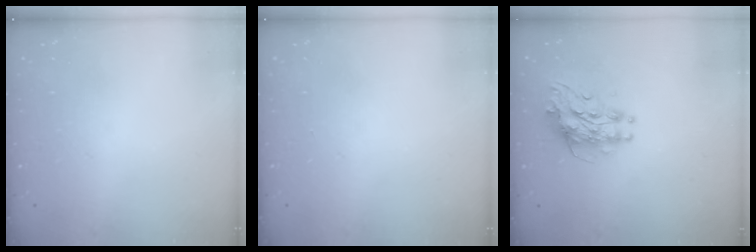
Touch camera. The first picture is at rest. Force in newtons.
{"total": 0.0}
{"total": 8.9, "press": 8.9, "slide": 0.5}